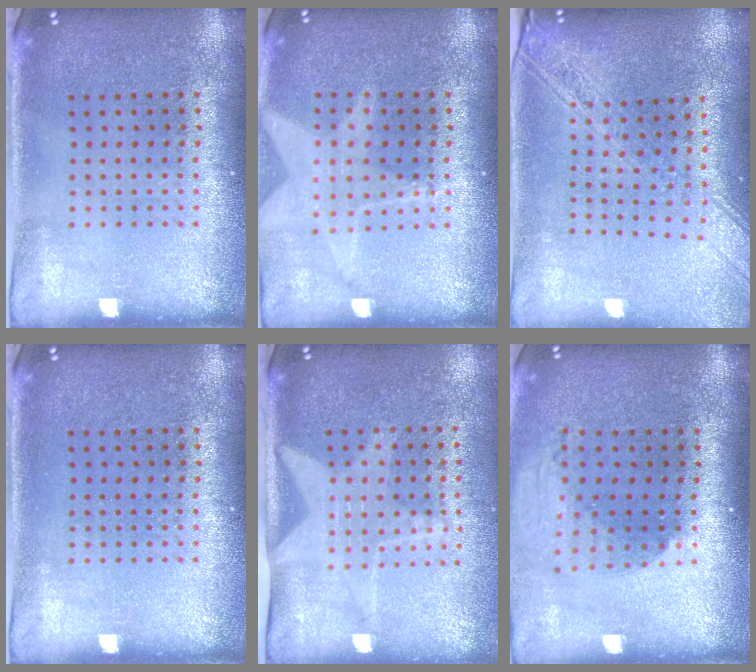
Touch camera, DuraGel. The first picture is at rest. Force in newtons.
{"total": 1.3, "press": 1.3, "slide": 0.1}
{"total": 2.2, "press": 1.9, "slide": 1.2}
{"total": 0.0}
{"total": 1.9, "press": 1.5, "slide": 1.1}
{"total": 2.0, "press": 1.5, "slide": 1.3}